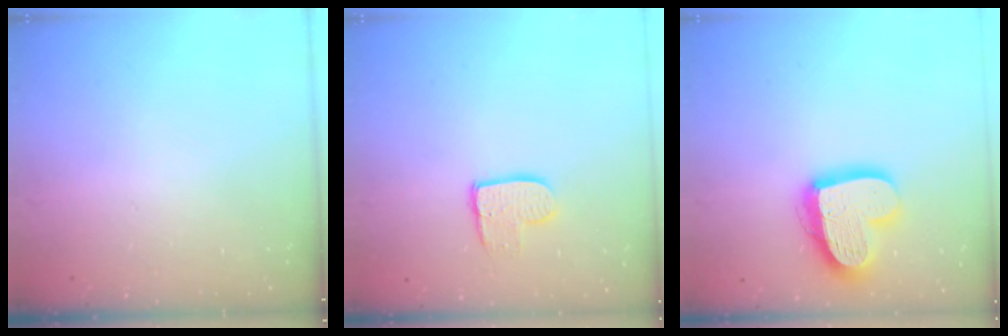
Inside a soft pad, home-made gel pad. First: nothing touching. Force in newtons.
{"total": 9.0, "press": 9.0, "slide": 0.7}
{"total": 17.2, "press": 17.2, "slide": 1.4}